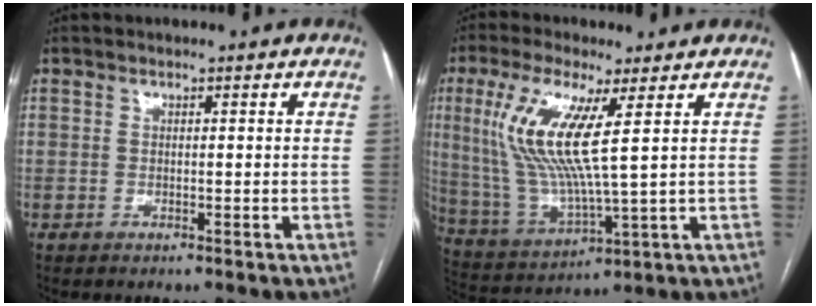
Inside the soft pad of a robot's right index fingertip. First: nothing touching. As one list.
[{"total": 13.0, "force": [3.8, 1.7, 12.3], "torque": [-0.281, -0.006, 0.076]}]